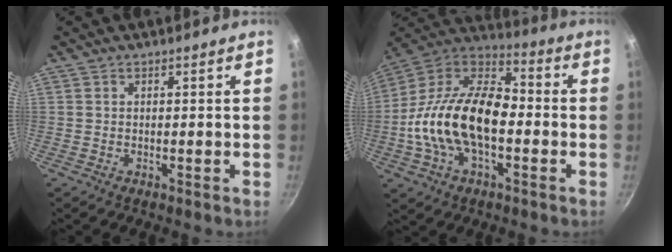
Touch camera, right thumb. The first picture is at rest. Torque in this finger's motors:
{"motor_torque": [-0.46, 1.66, 1.48, -1.29, 0.52]}